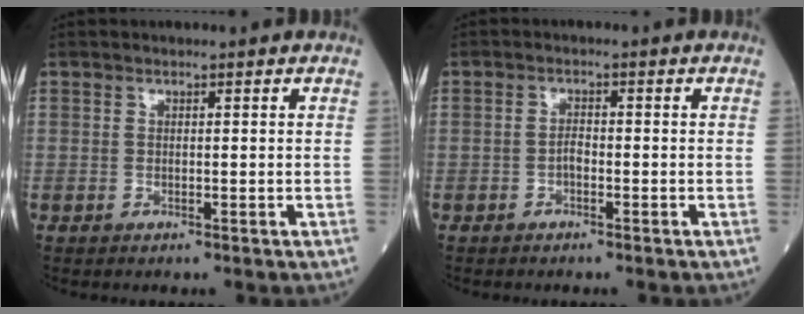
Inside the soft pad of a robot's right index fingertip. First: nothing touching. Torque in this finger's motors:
{"motor_torque": [0.45, 0.03, 0.05, 0.00]}